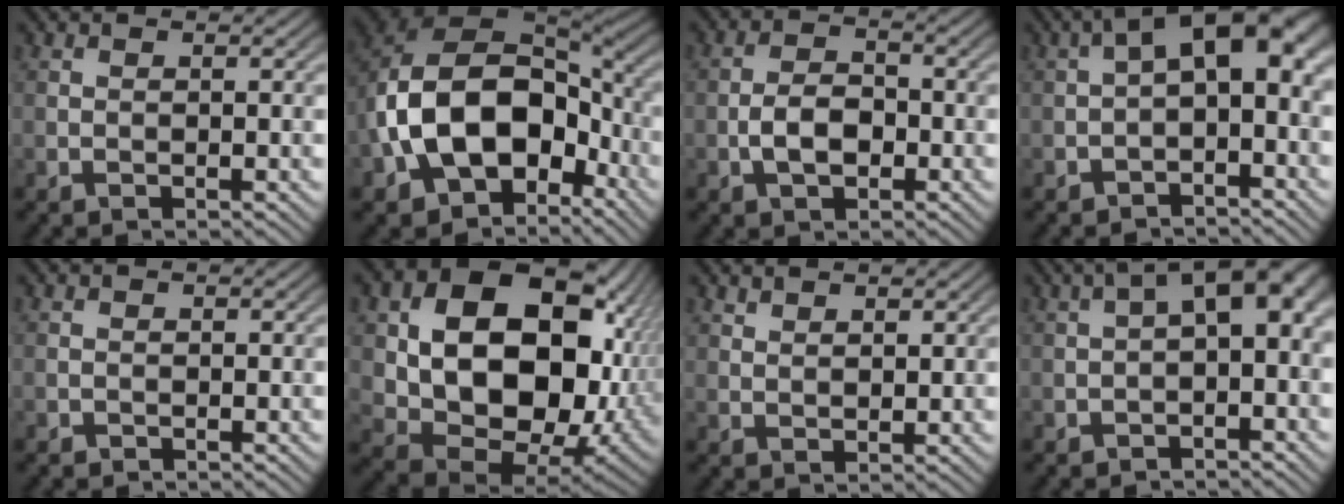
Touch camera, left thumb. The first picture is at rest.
{"total": 18.0, "force": [-4.4, 12.5, 12.2], "torque": [-0.253, -0.038, -0.066]}
{"total": 4.3, "force": [-1.4, 2.6, 3.1], "torque": [-0.060, 0.004, -0.032]}
{"total": 9.3, "force": [-0.2, 4.3, 8.3], "torque": [-0.125, 0.027, -0.017]}
{"total": 0.7, "force": [-0.3, 0.5, -0.1], "torque": [0.005, -0.004, -0.010]}
{"total": 19.0, "force": [2.0, 13.7, 13.0], "torque": [-0.225, -0.054, 0.079]}
{"total": 1.9, "force": [1.6, 0.9, 0.7], "torque": [-0.014, -0.003, 0.036]}
{"total": 7.3, "force": [-0.1, 3.1, 6.6], "torque": [-0.095, 0.020, -0.011]}